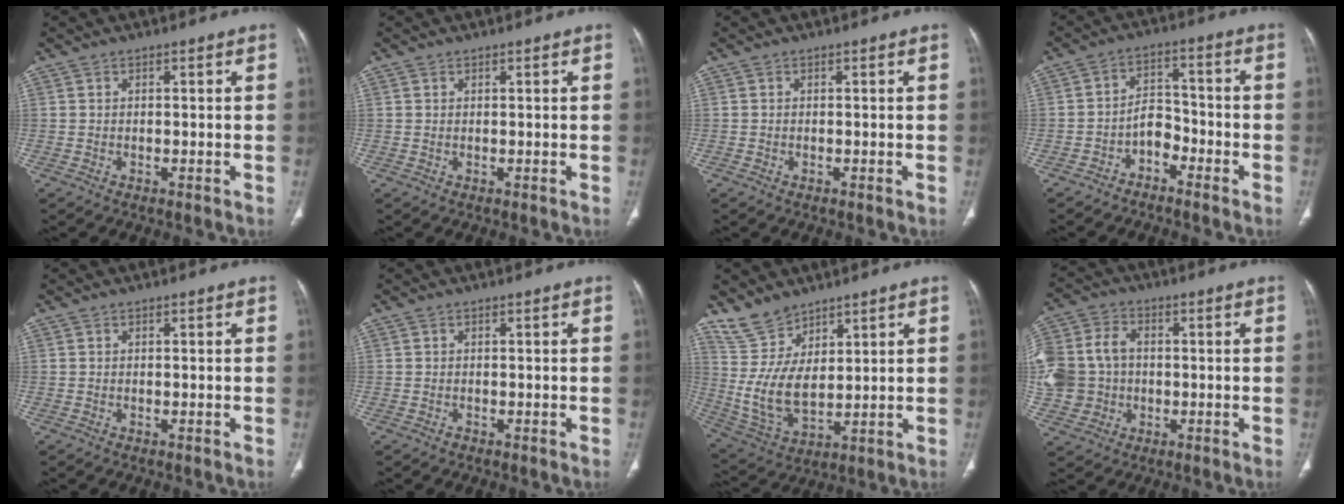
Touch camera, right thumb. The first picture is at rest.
{"total": 0.0}
{"total": 0.0}
{"total": 5.2, "force": [-3.3, 3.5, 1.9], "torque": [-0.013, 0.043, -0.063]}
{"total": 0.0}
{"total": 0.0}
{"total": 10.0, "force": [7.0, 5.4, 4.7], "torque": [-0.080, -0.046, 0.162]}
{"total": 16.5, "force": [0.1, 14.0, 8.7], "torque": [-0.203, 0.027, 0.010]}